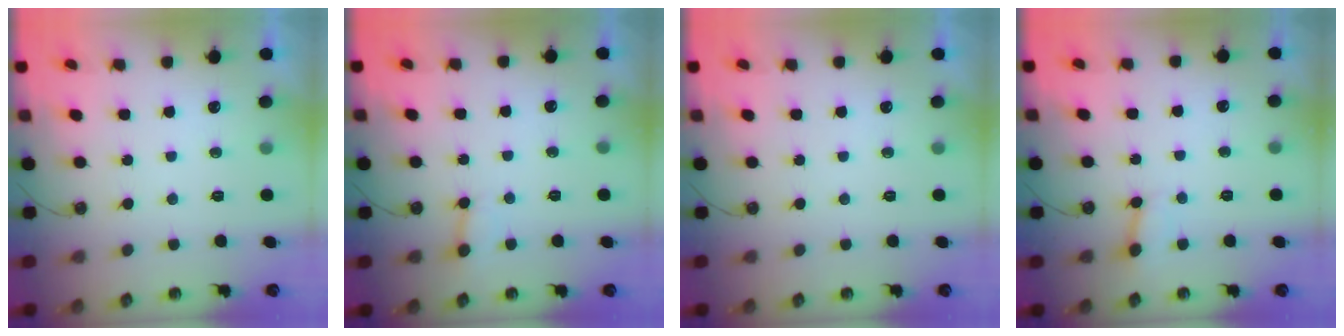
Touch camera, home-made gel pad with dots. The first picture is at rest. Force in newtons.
{"total": 4.6, "press": 4.6, "slide": 0.4}
{"total": 0.0}
{"total": 3.0, "press": 2.9, "slide": 0.4}